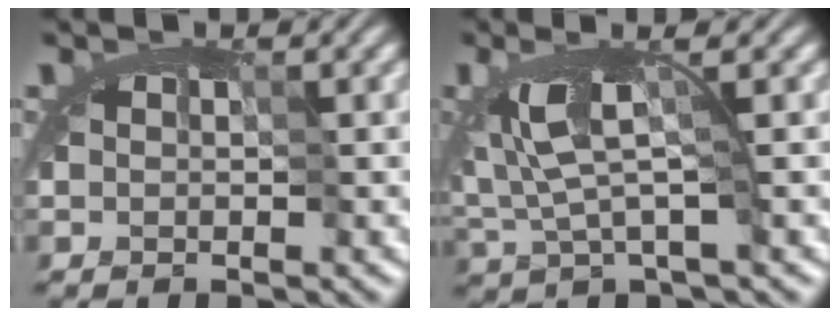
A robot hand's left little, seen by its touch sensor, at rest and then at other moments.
{"total": 2.4, "force": [-0.8, 0.0, 2.3], "torque": [-0.052, -0.014, -0.016]}